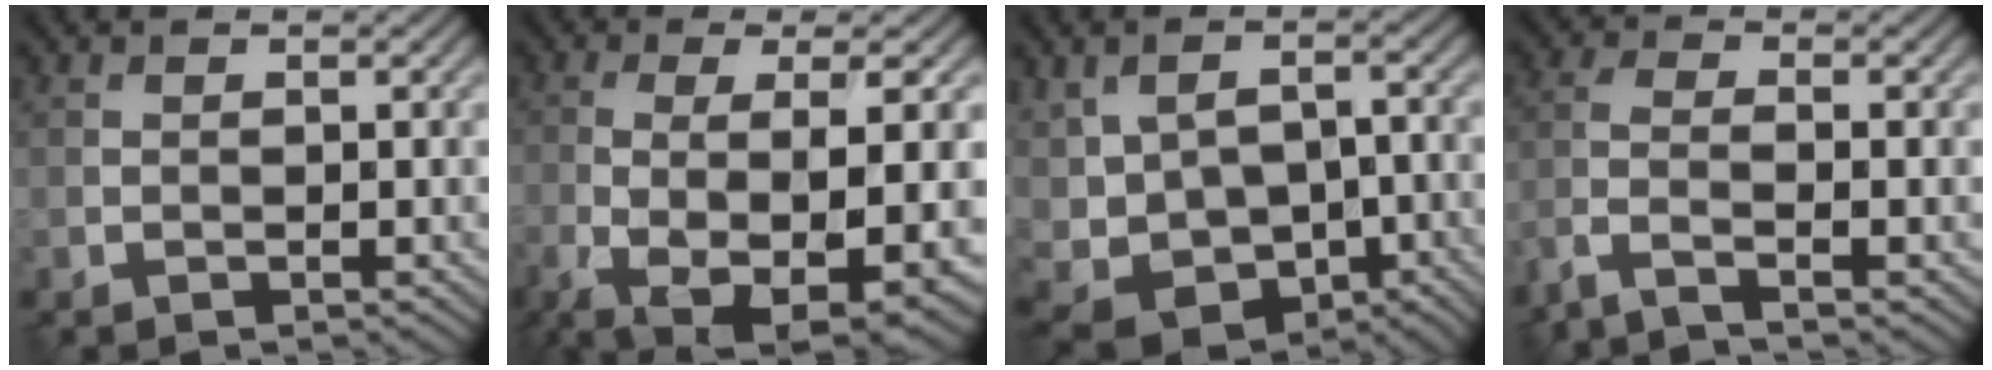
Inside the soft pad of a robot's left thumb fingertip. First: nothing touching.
{"total": 12.8, "force": [-4.8, 4.2, 11.1], "torque": [-0.205, -0.026, -0.063]}
{"total": 11.0, "force": [-3.1, 7.4, 7.5], "torque": [-0.169, -0.024, -0.029]}
{"total": 4.0, "force": [-2.7, 0.6, 2.9], "torque": [-0.063, -0.004, -0.073]}